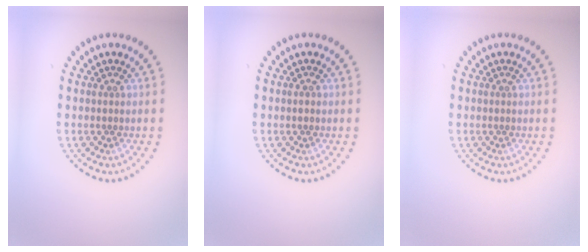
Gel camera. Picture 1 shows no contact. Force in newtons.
{"total": 0.7, "press": 0.7, "slide": 0.1}
{"total": 0.0}